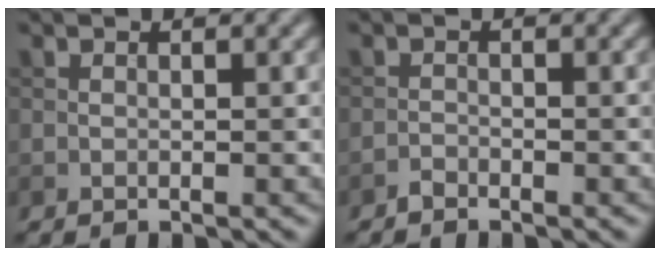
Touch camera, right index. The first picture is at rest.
{"total": 0.8, "force": [-0.7, 0.2, 0.1], "torque": [0.000, 0.001, -0.016]}